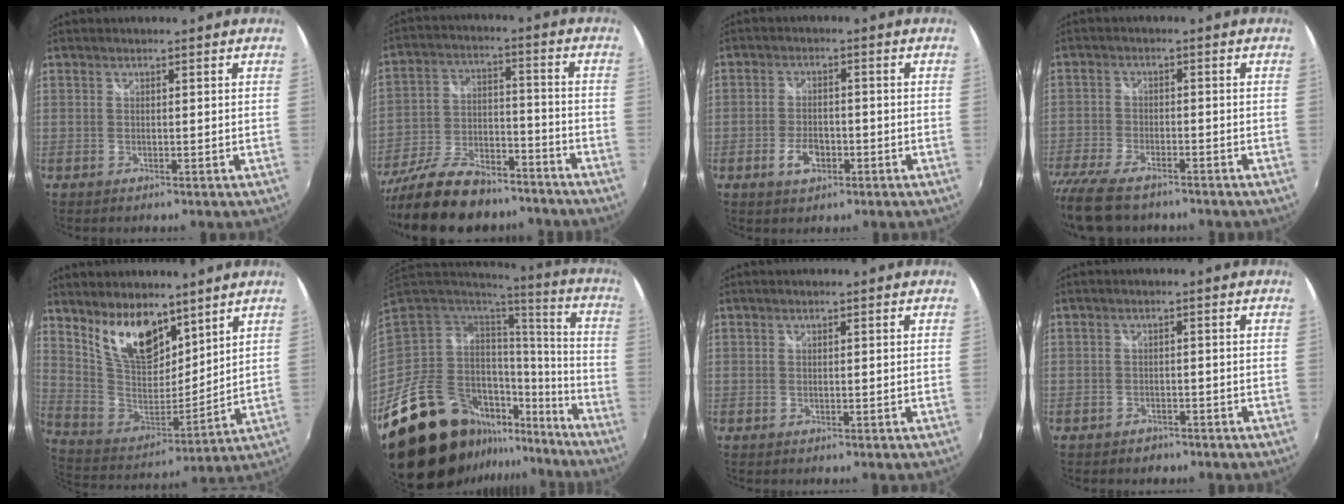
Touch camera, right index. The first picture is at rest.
{"total": 20.1, "force": [-16.0, 8.1, 9.0], "torque": [-0.188, 0.001, -0.250]}
{"total": 4.9, "force": [-2.1, 2.8, 3.4], "torque": [-0.074, -0.002, -0.035]}
{"total": 14.1, "force": [-11.1, 5.3, 6.9], "torque": [-0.175, -0.042, -0.201]}
{"total": 14.2, "force": [9.3, 6.8, 8.3], "torque": [-0.161, -0.001, 0.188]}
{"total": 25.3, "force": [-17.2, 13.3, 12.9], "torque": [-0.224, 0.016, -0.256]}
{"total": 0.0}
{"total": 2.9, "force": [-2.3, 1.7, 0.3], "torque": [-0.015, -0.004, -0.036]}